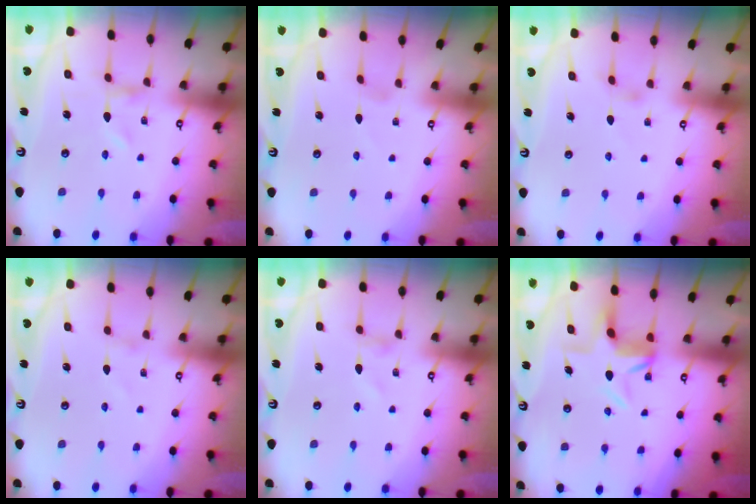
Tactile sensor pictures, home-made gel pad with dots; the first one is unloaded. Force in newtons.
{"total": 0.9, "press": 0.9, "slide": 0.1}
{"total": 1.3, "press": 1.2, "slide": 0.3}
{"total": 1.2, "press": 1.2, "slide": 0.0}
{"total": 1.2, "press": 1.1, "slide": 0.1}
{"total": 4.8, "press": 4.8, "slide": 0.4}